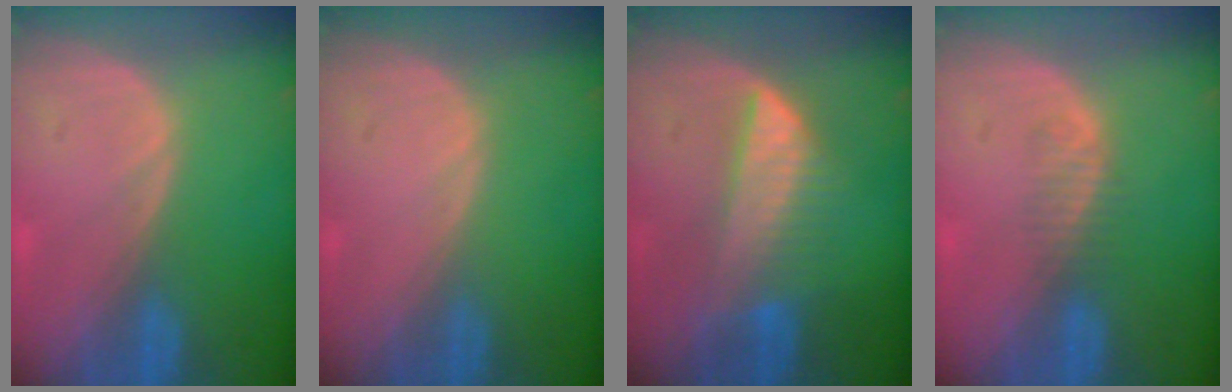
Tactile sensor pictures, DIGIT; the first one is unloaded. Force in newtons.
{"total": 0.0}
{"total": 6.3, "press": 6.3, "slide": 0.4}
{"total": 1.9, "press": 1.6, "slide": 1.0}